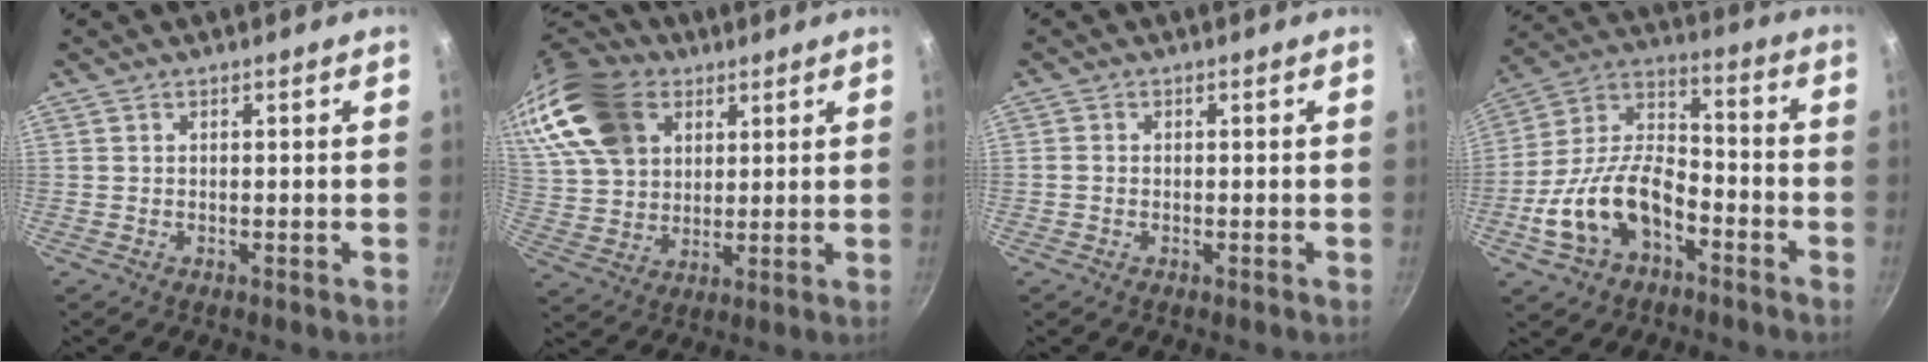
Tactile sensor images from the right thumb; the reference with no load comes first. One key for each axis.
{"total": 21.3, "fx": 9.7, "fy": 15.0, "fz": 11.6, "tx": -0.228, "ty": 0.002, "tz": 0.186}
{"total": 0.8, "fx": -0.3, "fy": 0.7, "fz": 0.3, "tx": -0.007, "ty": 0.004, "tz": -0.006}
{"total": 17.2, "fx": -7.0, "fy": 10.0, "fz": 12.1, "tx": -0.209, "ty": 0.059, "tz": -0.141}